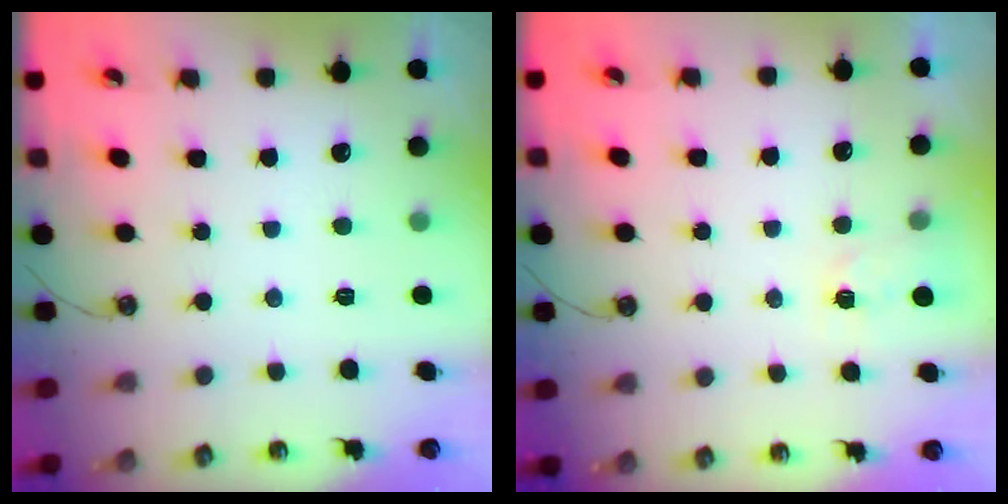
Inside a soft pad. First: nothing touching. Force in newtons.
{"total": 2.7, "press": 2.6, "slide": 0.4}